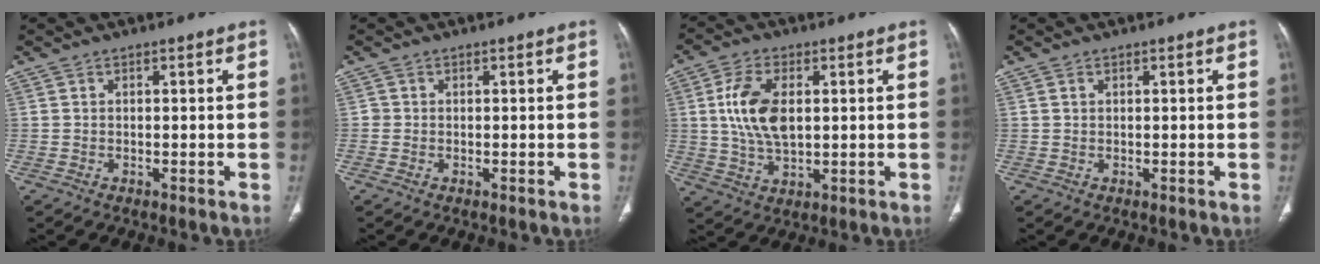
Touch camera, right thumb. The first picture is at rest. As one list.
[{"total": 0.7, "force": [-0.1, 0.7, 0.1], "torque": [0.002, 0.004, -0.004]}, {"total": 10.6, "force": [1.7, 5.9, 8.6], "torque": [-0.169, -0.004, 0.036]}, {"total": 0.7, "force": [0.3, 0.5, 0.3], "torque": [-0.005, -0.001, 0.006]}]